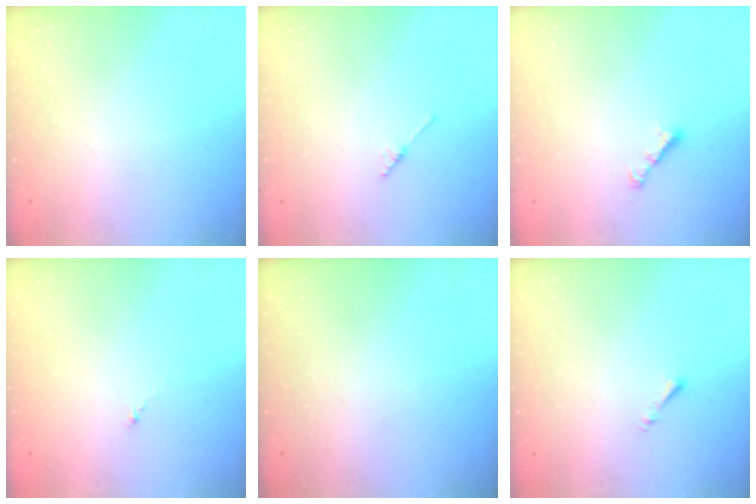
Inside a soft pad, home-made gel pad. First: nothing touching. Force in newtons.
{"total": 2.1, "press": 2.1, "slide": 0.1}
{"total": 2.8, "press": 2.8, "slide": 0.7}
{"total": 0.0}
{"total": 0.0}
{"total": 0.8, "press": 0.7, "slide": 0.3}